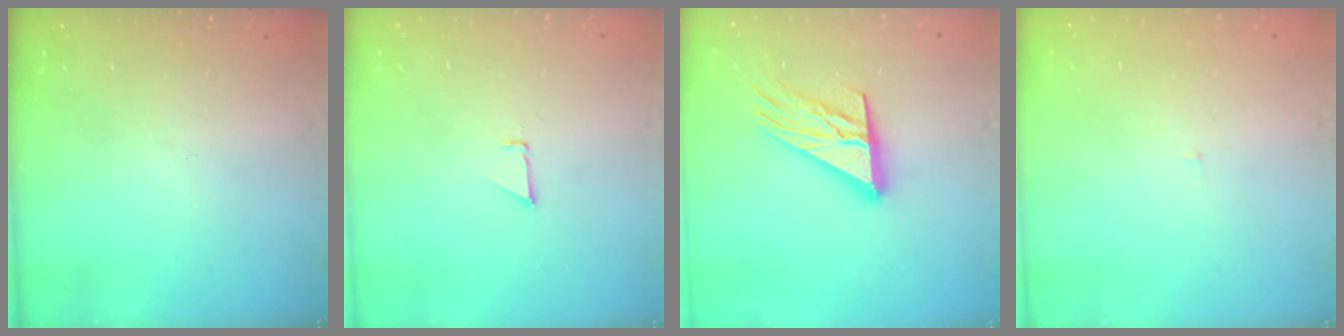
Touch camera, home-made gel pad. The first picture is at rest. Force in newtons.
{"total": 0.9, "press": 0.9, "slide": 0.1}
{"total": 14.6, "press": 14.5, "slide": 1.4}
{"total": 3.0, "press": 3.0, "slide": 0.2}